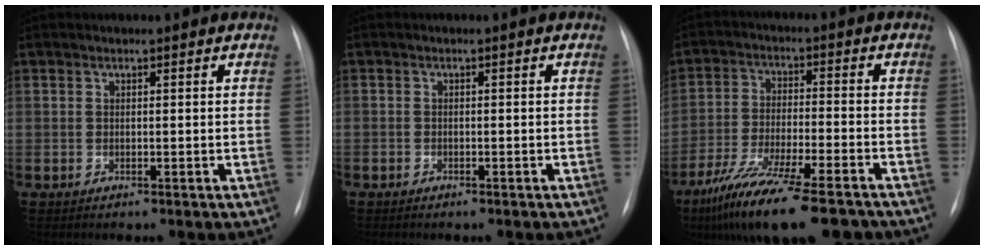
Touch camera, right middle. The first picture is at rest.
{"total": 1.2, "force": [-0.9, 0.7, 0.3], "torque": [-0.004, 0.002, -0.009]}
{"total": 17.0, "force": [-12.6, 2.8, 11.0], "torque": [-0.182, -0.032, -0.210]}